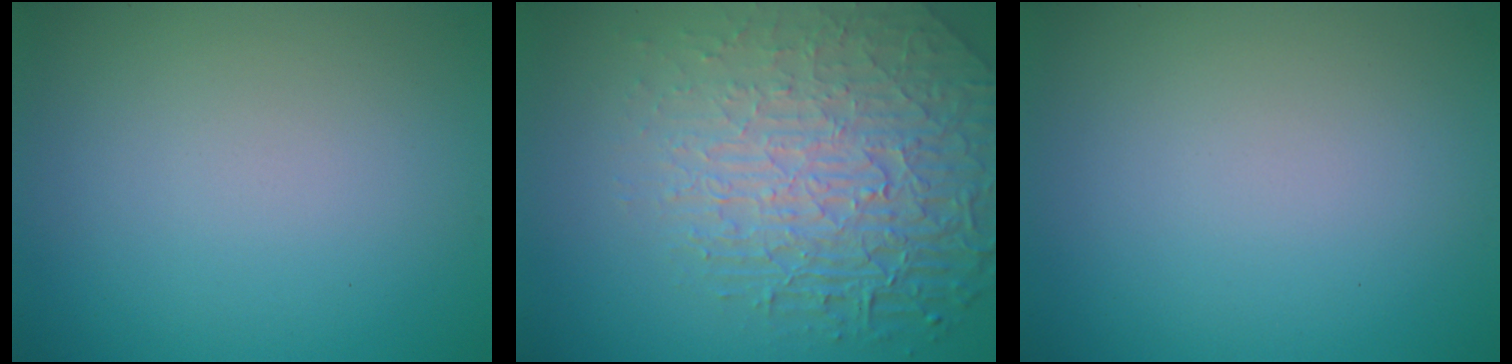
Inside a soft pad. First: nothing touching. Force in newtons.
{"total": 8.8, "press": 6.0, "slide": 6.4}
{"total": 0.0}